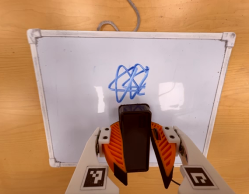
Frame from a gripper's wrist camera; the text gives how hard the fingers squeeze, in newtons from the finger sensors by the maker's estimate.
{"total": 8.6, "left": 8.9, "right": 8.2}